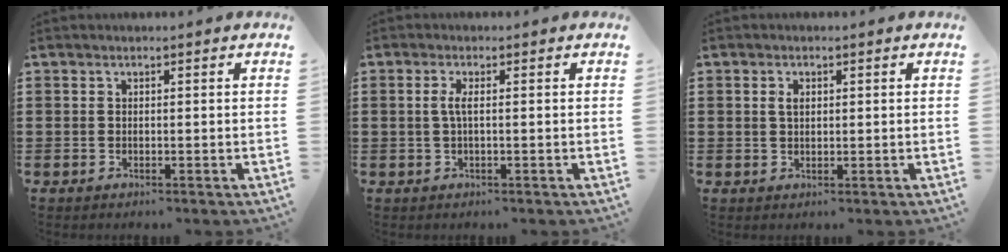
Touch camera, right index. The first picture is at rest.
{"total": 2.2, "force": [-0.1, 0.3, 2.2], "torque": [-0.049, -0.004, -0.005]}
{"total": 1.6, "force": [0.4, 0.9, 1.2], "torque": [-0.028, 0.007, 0.006]}